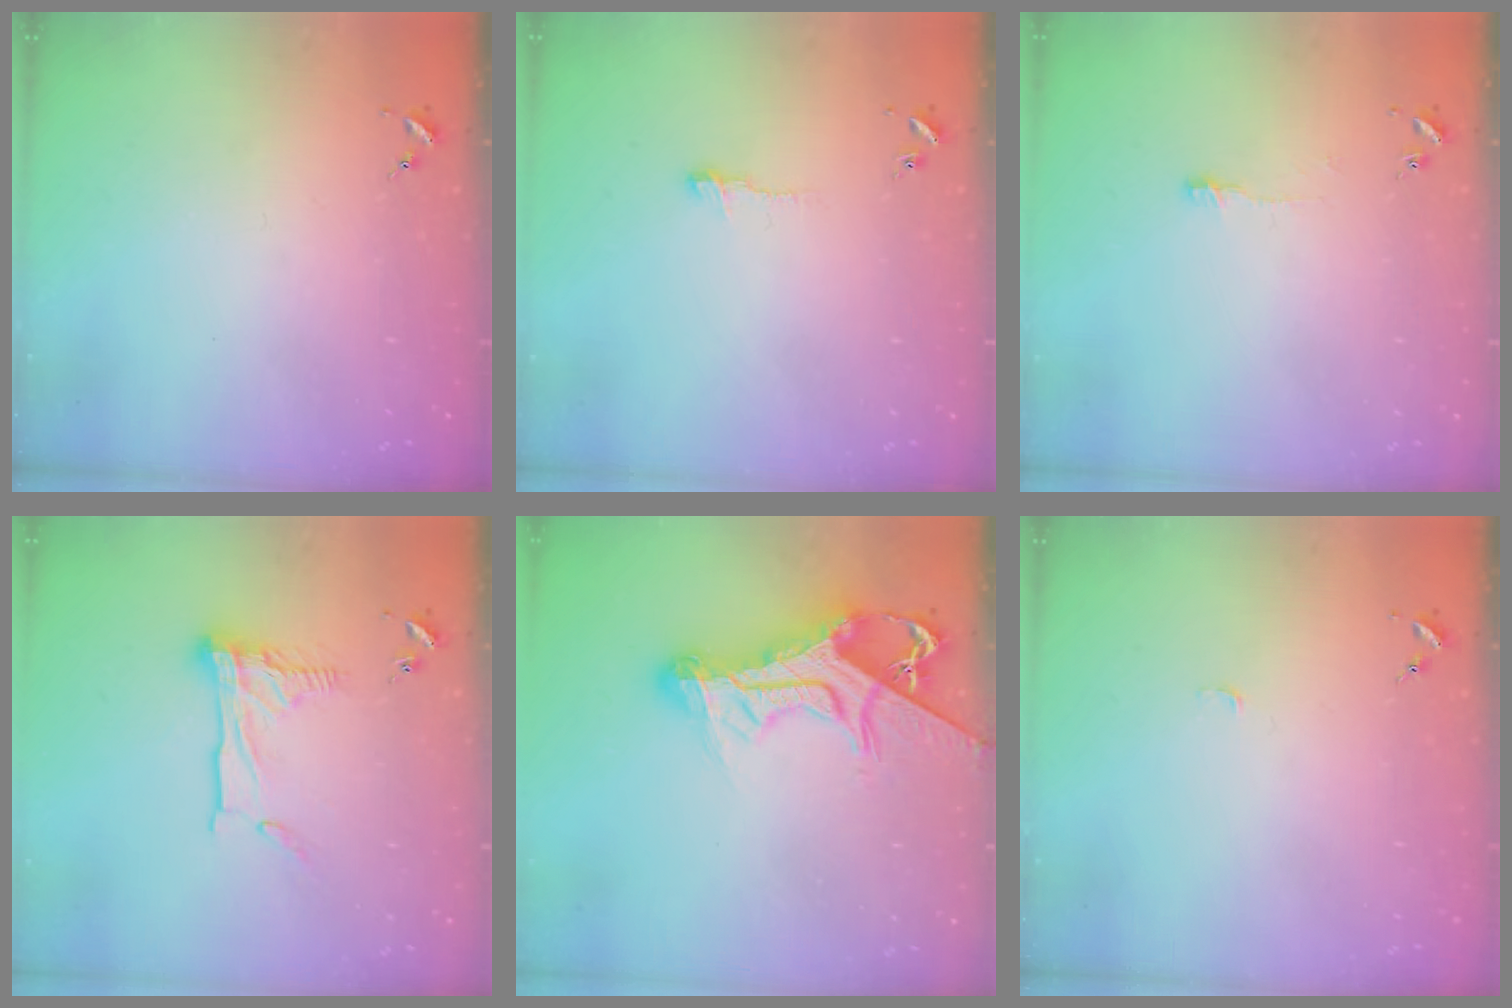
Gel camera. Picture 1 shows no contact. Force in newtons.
{"total": 4.3, "press": 4.3, "slide": 0.5}
{"total": 3.8, "press": 3.8, "slide": 0.2}
{"total": 15.0, "press": 14.9, "slide": 1.3}
{"total": 19.0, "press": 18.9, "slide": 1.9}
{"total": 2.7, "press": 2.7, "slide": 0.3}